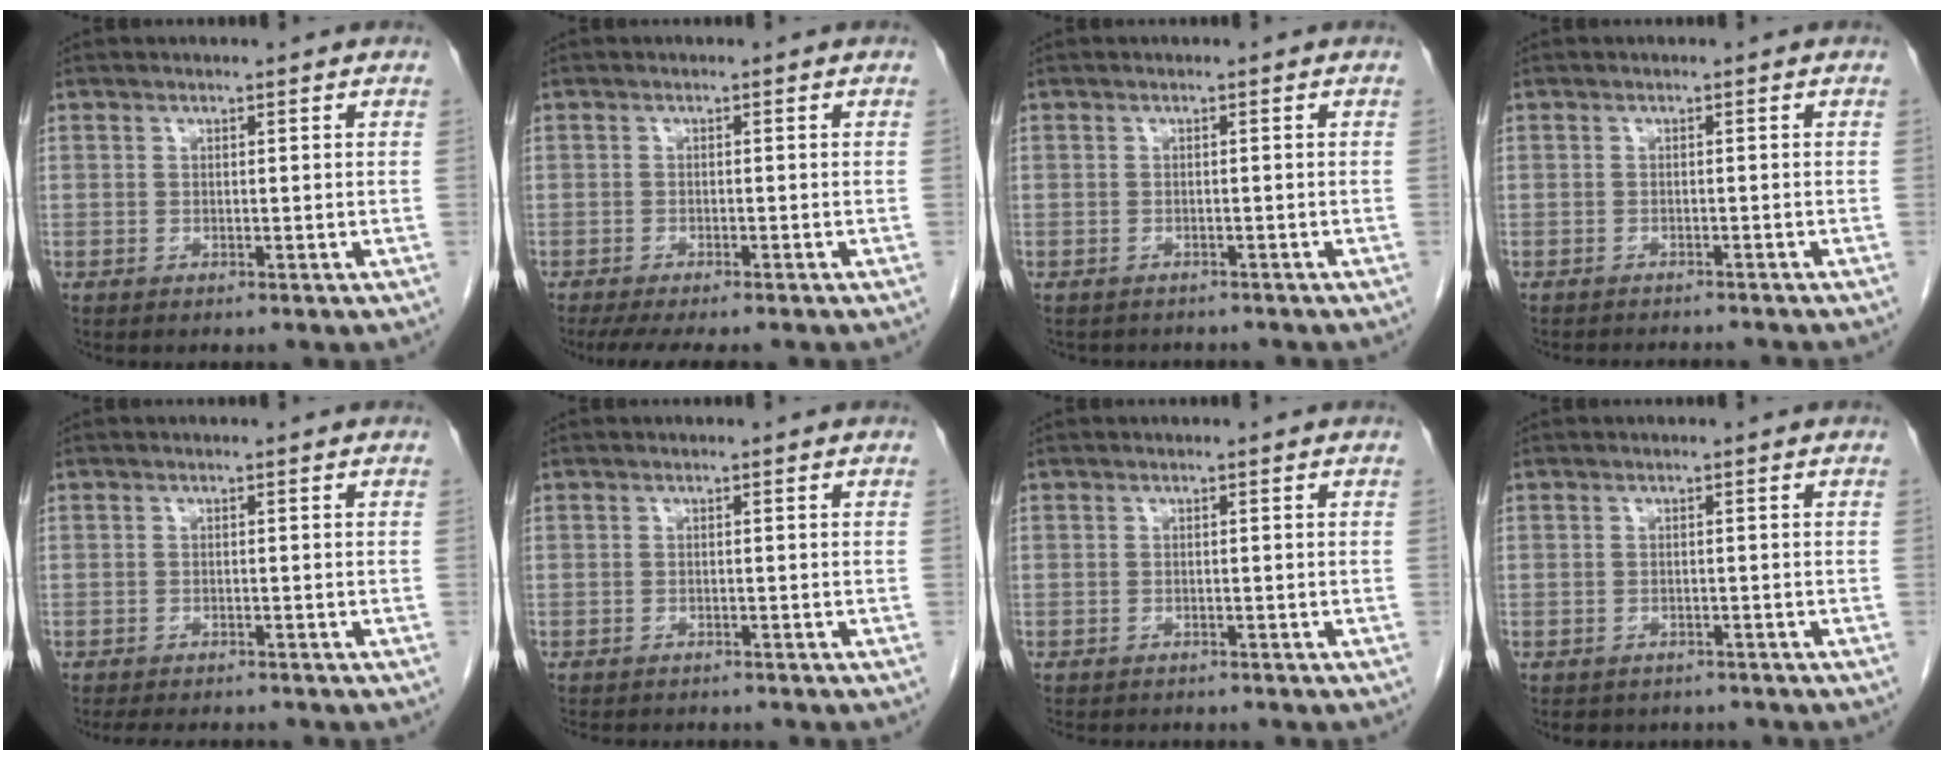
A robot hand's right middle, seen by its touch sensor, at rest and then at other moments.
{"total": 7.8, "force": [-6.4, 1.6, 4.1], "torque": [-0.055, -0.009, -0.096]}
{"total": 3.9, "force": [-3.5, 1.5, 0.7], "torque": [-0.012, 0.000, -0.041]}
{"total": 6.0, "force": [-5.7, 0.9, 1.6], "torque": [-0.016, -0.005, -0.070]}
{"total": 6.8, "force": [-6.2, 1.6, 2.3], "torque": [-0.028, -0.006, -0.084]}
{"total": 6.7, "force": [-6.0, 1.9, 2.2], "torque": [-0.029, -0.002, -0.079]}
{"total": 6.3, "force": [-5.6, 1.9, 2.2], "torque": [-0.027, -0.001, -0.073]}
{"total": 5.0, "force": [-4.4, 2.3, 0.6], "torque": [-0.006, 0.005, -0.050]}